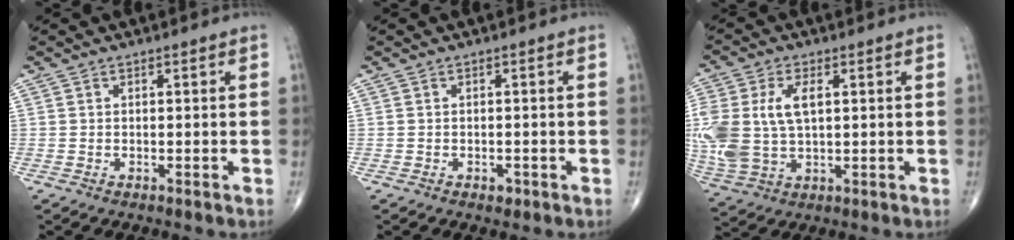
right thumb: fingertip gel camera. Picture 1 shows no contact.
{"total": 1.3, "force": [-0.7, 0.9, 0.8], "torque": [-0.009, 0.001, -0.008]}
{"total": 15.8, "force": [1.9, 9.4, 12.5], "torque": [-0.307, 0.001, 0.046]}